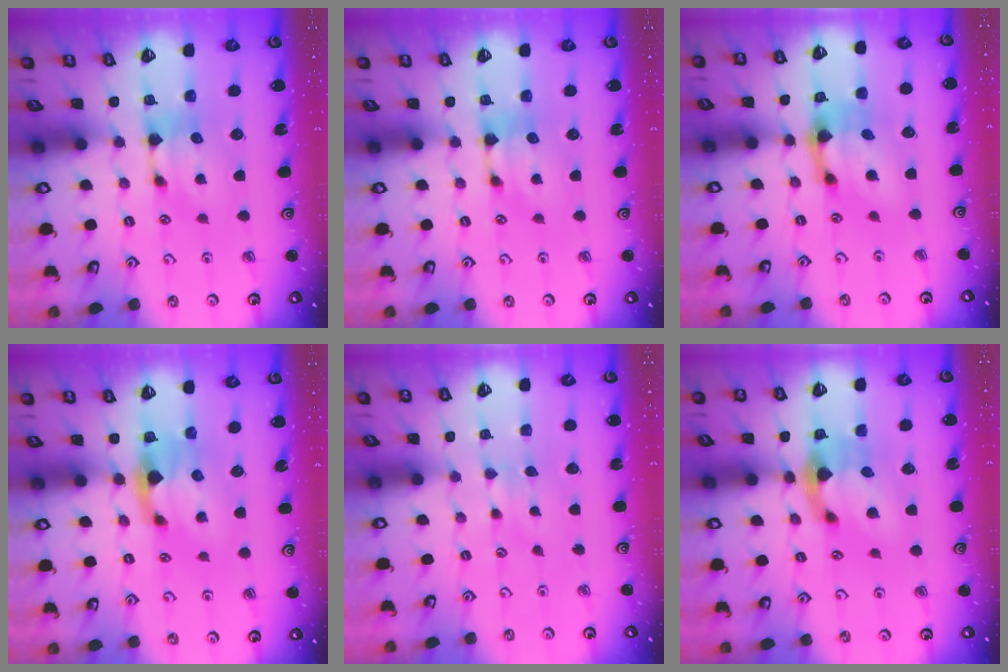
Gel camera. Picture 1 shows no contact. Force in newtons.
{"total": 0.0}
{"total": 4.8, "press": 4.3, "slide": 2.2}
{"total": 2.2, "press": 1.9, "slide": 1.2}
{"total": 2.4, "press": 2.3, "slide": 0.5}
{"total": 4.7, "press": 4.1, "slide": 2.1}